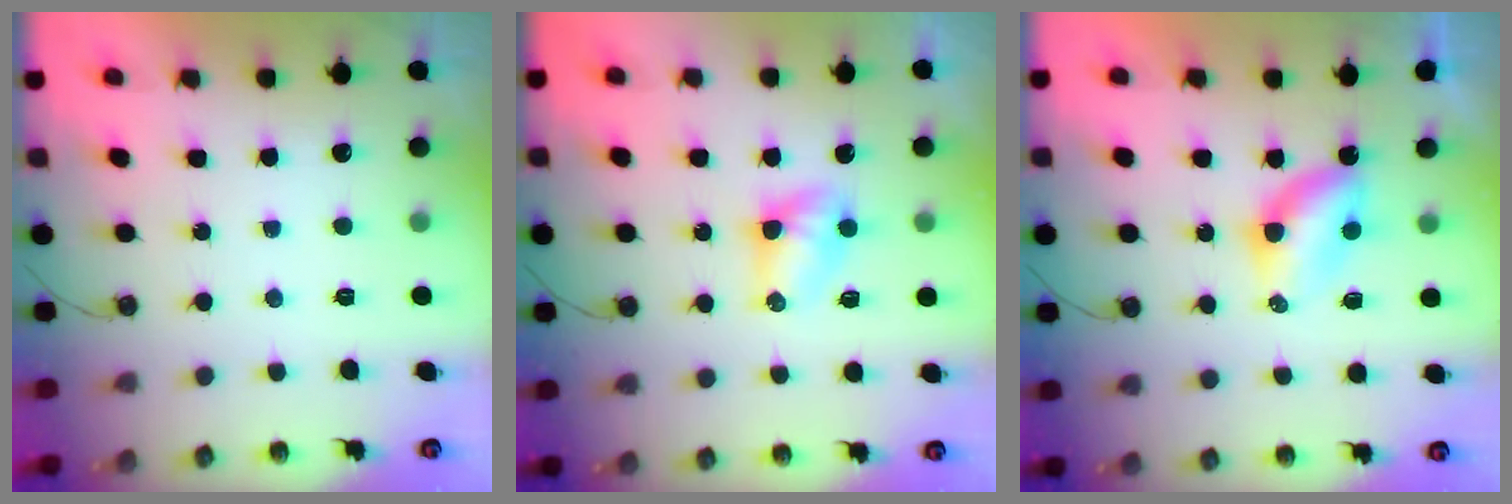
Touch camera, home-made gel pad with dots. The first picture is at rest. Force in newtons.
{"total": 6.1, "press": 5.5, "slide": 2.6}
{"total": 5.3, "press": 5.2, "slide": 0.6}